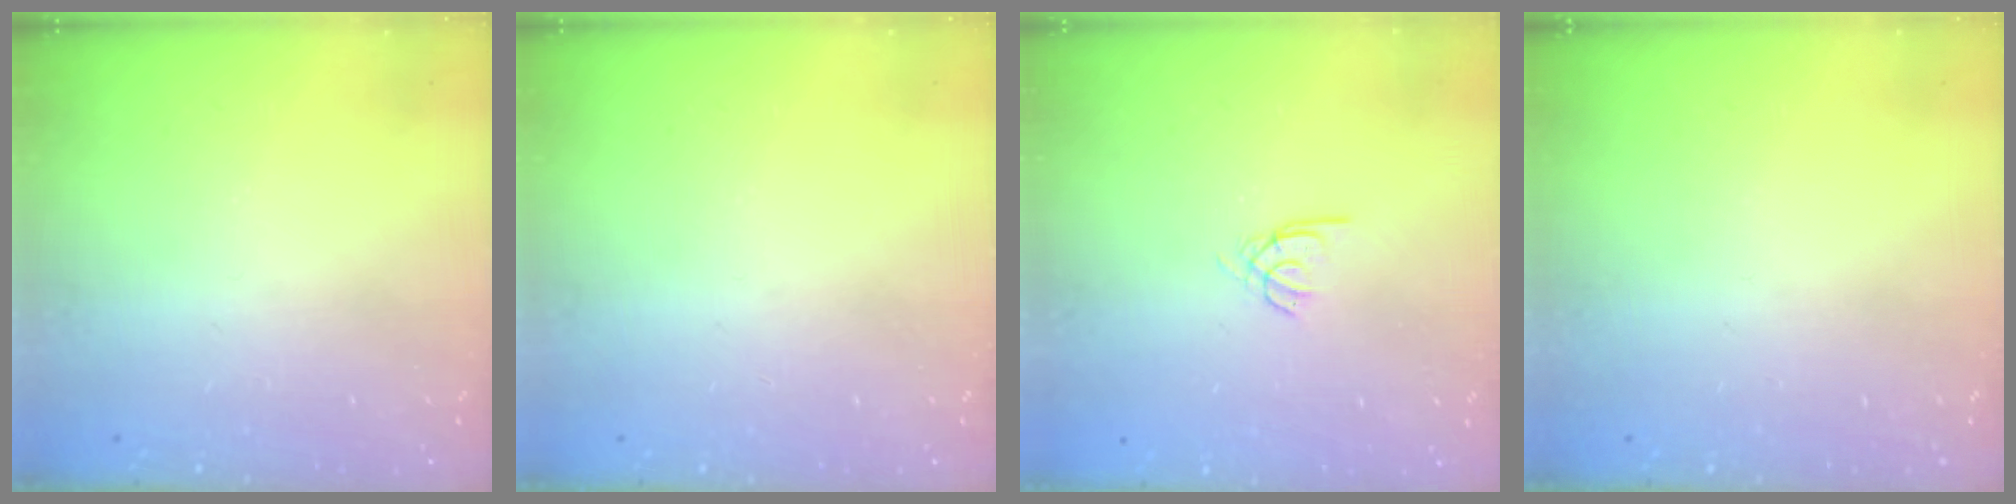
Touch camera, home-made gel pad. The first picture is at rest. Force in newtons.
{"total": 0.0}
{"total": 2.1, "press": 2.1, "slide": 0.2}
{"total": 0.0}